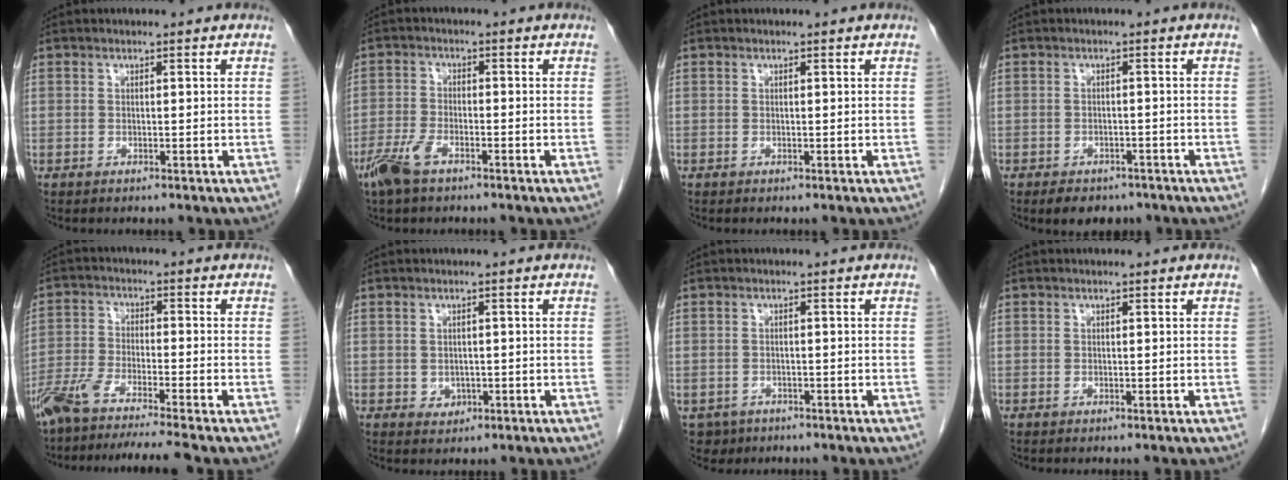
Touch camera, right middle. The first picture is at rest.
{"total": 5.1, "force": [-3.5, 1.6, 3.4], "torque": [-0.083, -0.007, -0.067]}
{"total": 0.0}
{"total": 5.4, "force": [-4.1, 2.9, 1.9], "torque": [-0.025, 0.000, -0.051]}
{"total": 10.1, "force": [-8.7, -1.0, 5.1], "torque": [-0.085, -0.026, -0.148]}
{"total": 1.6, "force": [-0.3, 1.4, 0.8], "torque": [-0.016, 0.000, 0.003]}
{"total": 3.2, "force": [-2.1, 2.4, 0.3], "torque": [-0.007, 0.001, -0.031]}
{"total": 0.0}